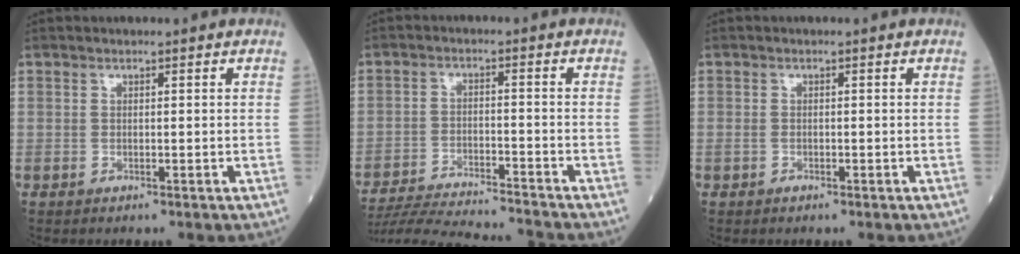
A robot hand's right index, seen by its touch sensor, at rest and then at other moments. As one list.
[{"total": 16.0, "force": [-15.2, -0.4, 5.1], "torque": [-0.084, -0.023, -0.236]}, {"total": 0.8, "force": [-0.4, 0.5, 0.5], "torque": [-0.012, 0.000, -0.004]}]